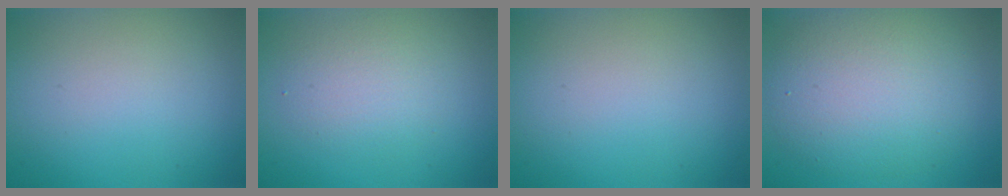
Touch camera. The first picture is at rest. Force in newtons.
{"total": 2.6, "press": 2.6, "slide": 0.3}
{"total": 0.0}
{"total": 6.9, "press": 6.9, "slide": 0.2}